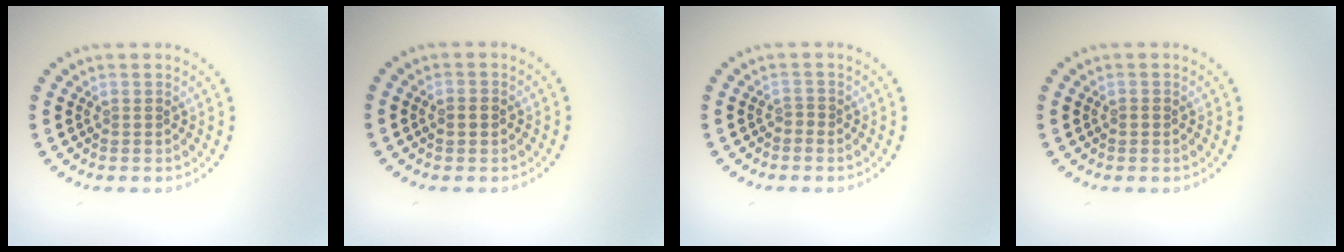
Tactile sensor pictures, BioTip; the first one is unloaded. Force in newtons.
{"total": 1.6, "press": 1.6, "slide": 0.1}
{"total": 0.5, "press": 0.3, "slide": 0.4}
{"total": 0.7, "press": 0.7, "slide": 0.1}